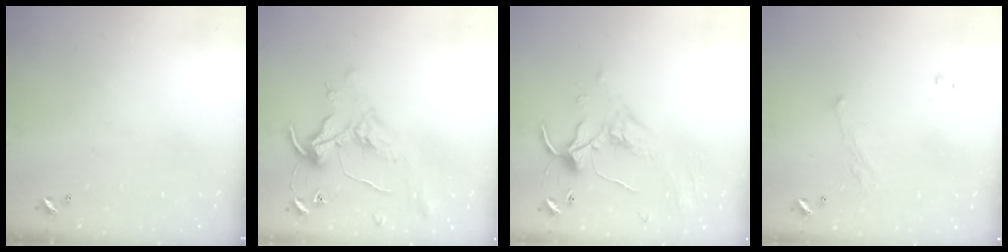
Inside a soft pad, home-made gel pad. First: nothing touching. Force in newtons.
{"total": 0.8, "press": 0.0, "slide": 0.8}
{"total": 1.2, "press": 0.6, "slide": 1.1}
{"total": 1.9, "press": 1.7, "slide": 0.8}